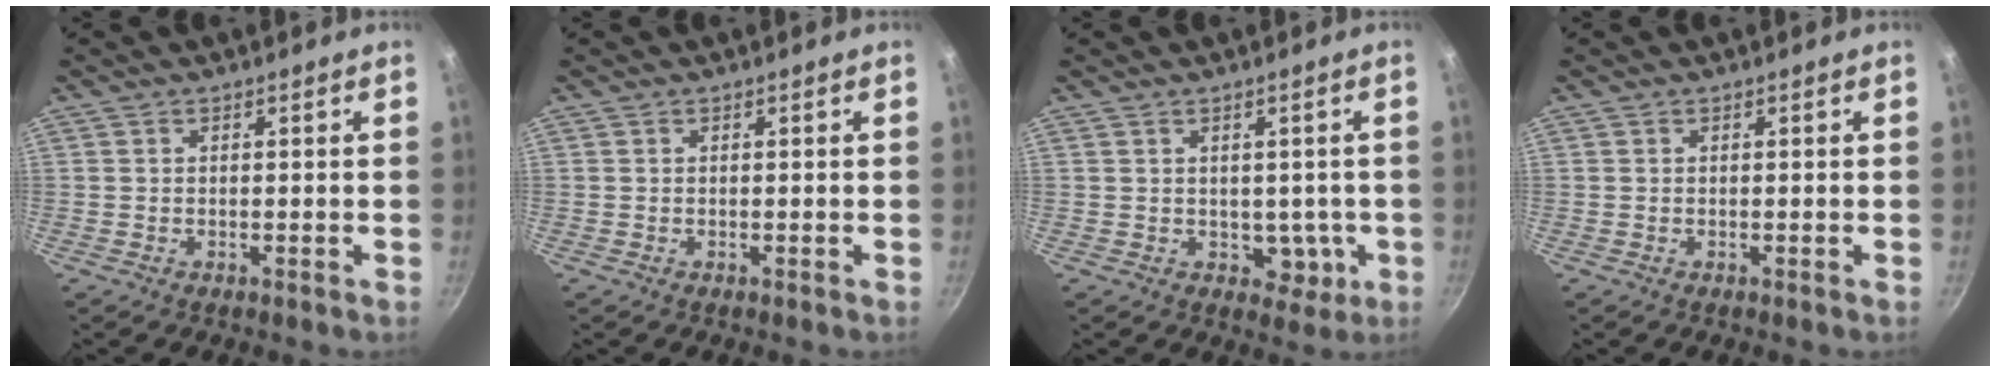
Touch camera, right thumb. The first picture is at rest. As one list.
[{"total": 0.0}, {"total": 4.4, "force": [-0.3, 3.4, 2.8], "torque": [-0.005, 0.006, 0.006]}, {"total": 0.0}]